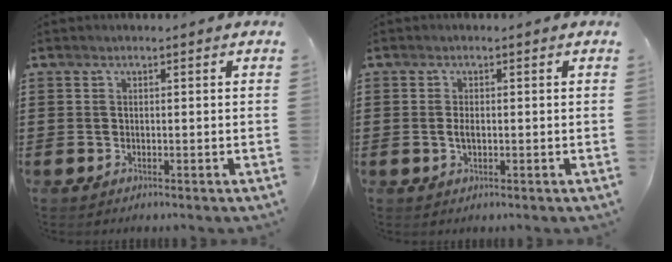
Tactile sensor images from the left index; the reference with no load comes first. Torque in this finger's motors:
{"motor_torque": [0.55, 0.44, 0.14, 0.04]}